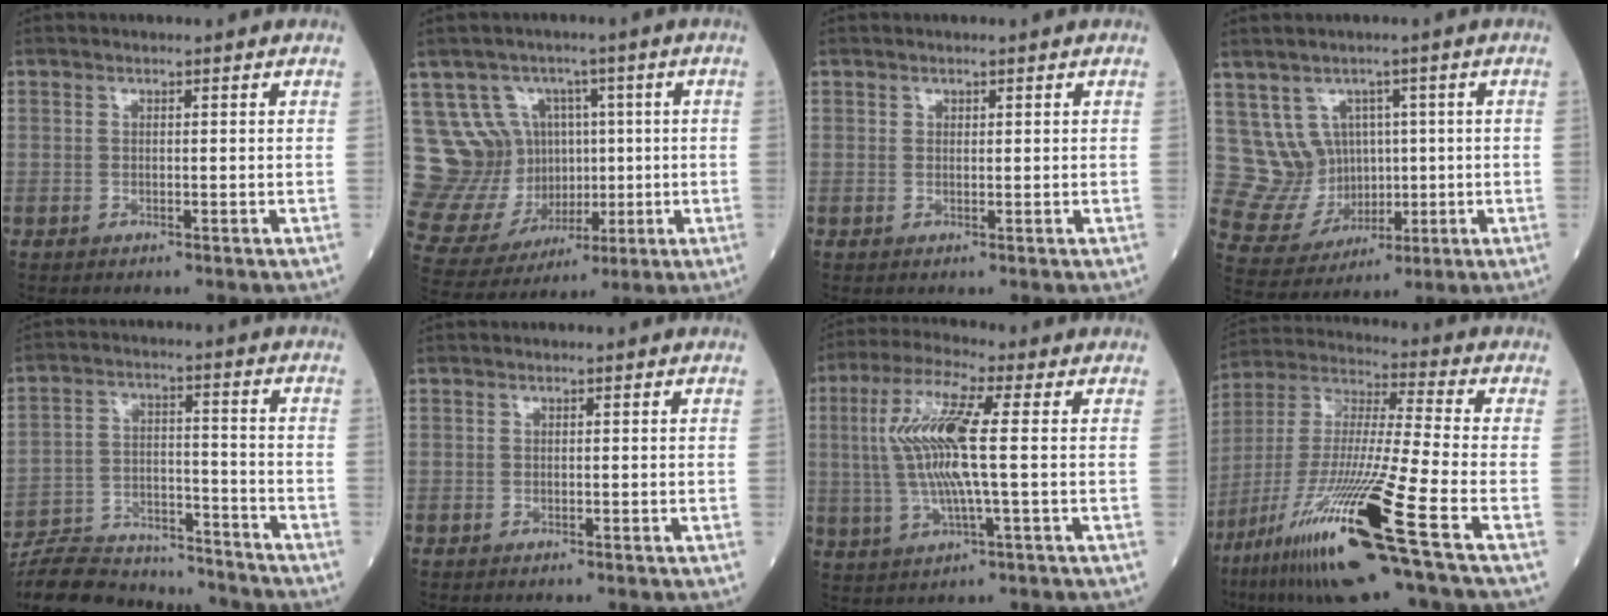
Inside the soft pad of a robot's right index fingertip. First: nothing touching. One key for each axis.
{"total": 13.5, "fx": 2.7, "fy": 11.9, "fz": 5.7, "tx": -0.122, "ty": 0.048, "tz": 0.088}
{"total": 0.6, "fx": 0.4, "fy": 0.3, "fz": 0.1, "tx": 0.002, "ty": -0.001, "tz": 0.007}
{"total": 8.3, "fx": 2.1, "fy": 7.6, "fz": 2.5, "tx": -0.053, "ty": 0.031, "tz": 0.067}
{"total": 19.7, "fx": -18.6, "fy": 3.5, "fz": 5.4, "tx": -0.130, "ty": 0.000, "tz": -0.285}
{"total": 0.0}
{"total": 11.6, "fx": 1.2, "fy": 1.0, "fz": 11.5, "tx": -0.247, "ty": 0.013, "tz": 0.022}
{"total": 21.7, "fx": -11.0, "fy": -0.4, "fz": 18.7, "tx": -0.382, "ty": -0.054, "tz": -0.206}